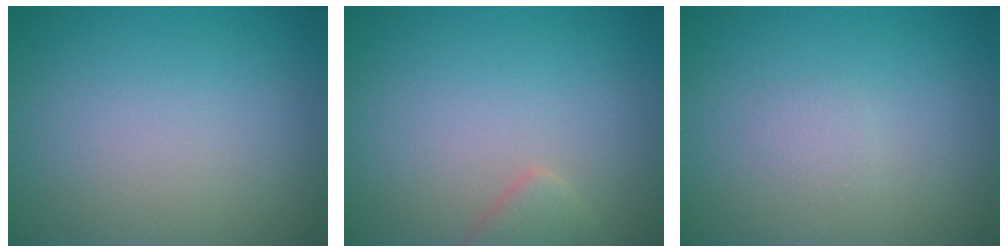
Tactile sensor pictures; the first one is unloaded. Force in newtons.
{"total": 1.6, "press": 1.6, "slide": 0.1}
{"total": 0.7, "press": 0.7, "slide": 0.0}